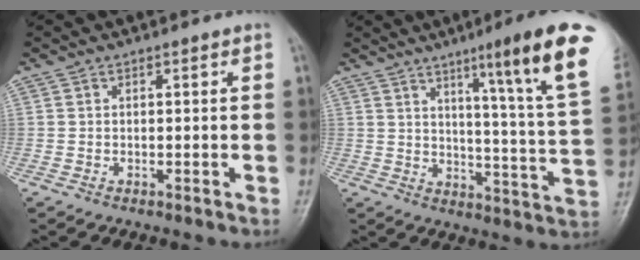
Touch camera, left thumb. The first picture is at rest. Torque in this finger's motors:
{"motor_torque": [0.61, 0.44, 1.73, -1.03, 0.16]}